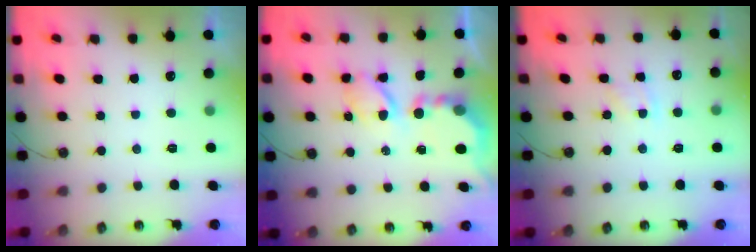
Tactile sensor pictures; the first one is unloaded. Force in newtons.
{"total": 6.6, "press": 6.5, "slide": 0.6}
{"total": 5.1, "press": 5.0, "slide": 0.6}